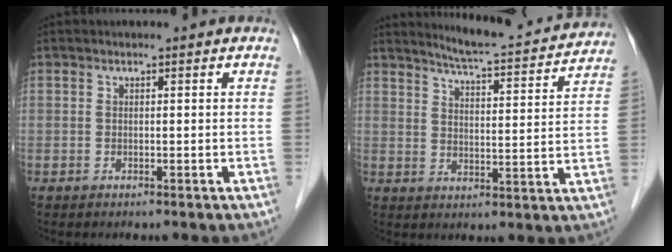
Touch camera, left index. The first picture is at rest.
{"total": 14.3, "force": [13.6, 0.8, 4.3], "torque": [-0.068, -0.021, 0.173]}